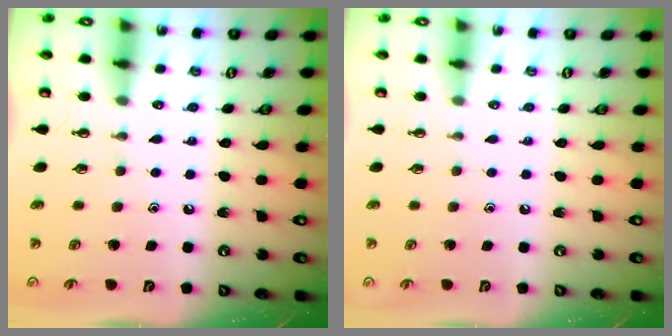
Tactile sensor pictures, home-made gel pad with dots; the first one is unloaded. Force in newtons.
{"total": 0.0}